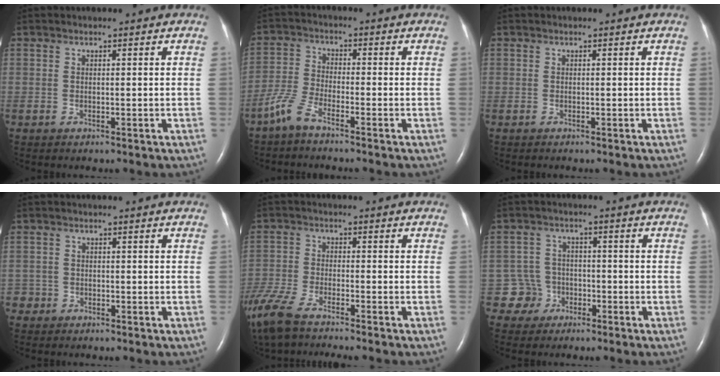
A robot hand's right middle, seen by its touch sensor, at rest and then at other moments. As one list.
[{"total": 4.4, "force": [-3.5, 0.6, 2.6], "torque": [-0.069, -0.007, -0.080]}, {"total": 0.0}, {"total": 1.6, "force": [-1.0, 1.2, -0.2], "torque": [0.002, 0.009, -0.023]}, {"total": 10.6, "force": [-8.5, 1.9, 5.9], "torque": [-0.132, -0.026, -0.162]}, {"total": 4.4, "force": [-2.2, 3.7, -0.7], "torque": [0.019, 0.016, -0.039]}]